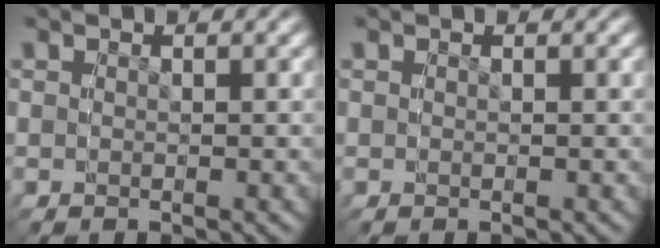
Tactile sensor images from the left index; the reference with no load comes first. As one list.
[{"total": 0.0}]